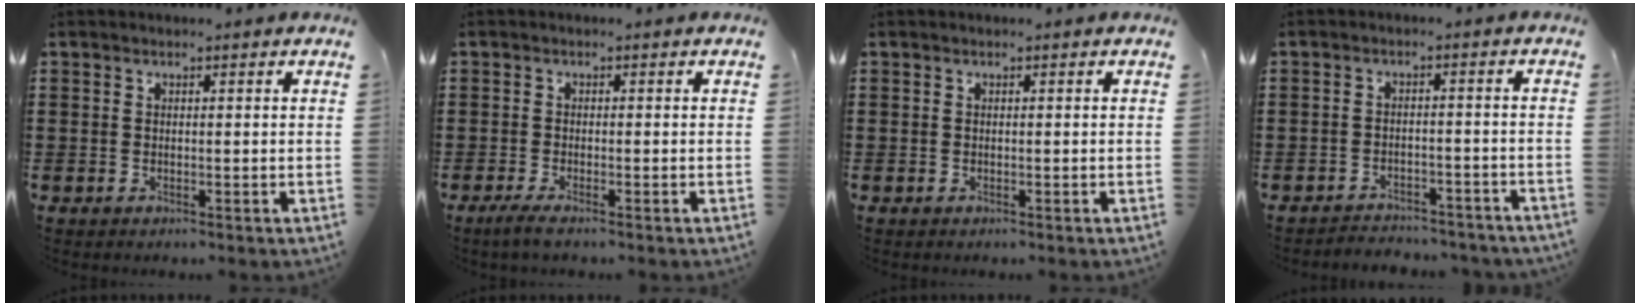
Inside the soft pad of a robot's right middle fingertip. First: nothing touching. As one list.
[{"total": 1.6, "force": [-0.9, 0.1, 1.3], "torque": [-0.028, -0.006, -0.019]}, {"total": 0.0}, {"total": 2.9, "force": [-2.9, 0.4, 0.0], "torque": [-0.008, 0.002, -0.063]}]